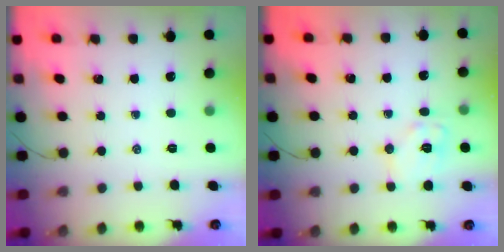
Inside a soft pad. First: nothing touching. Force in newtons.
{"total": 8.7, "press": 8.6, "slide": 0.5}